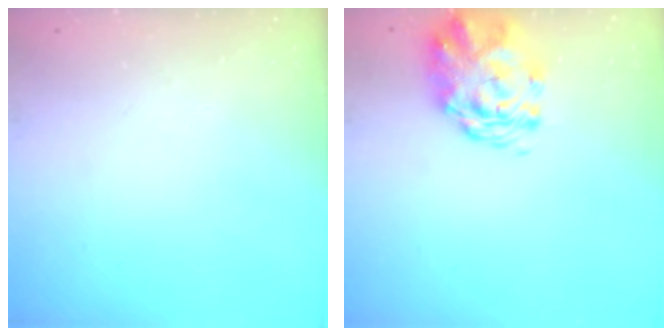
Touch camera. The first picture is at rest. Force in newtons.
{"total": 2.8, "press": 2.5, "slide": 1.1}